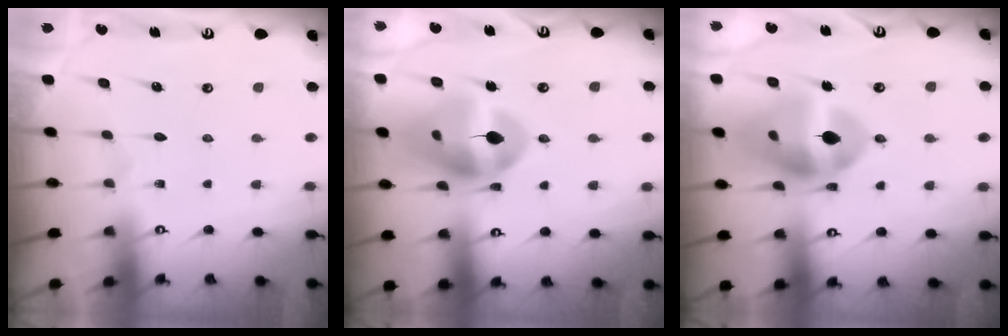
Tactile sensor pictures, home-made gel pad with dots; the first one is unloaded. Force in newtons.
{"total": 16.8, "press": 16.7, "slide": 2.1}
{"total": 16.3, "press": 16.2, "slide": 1.9}